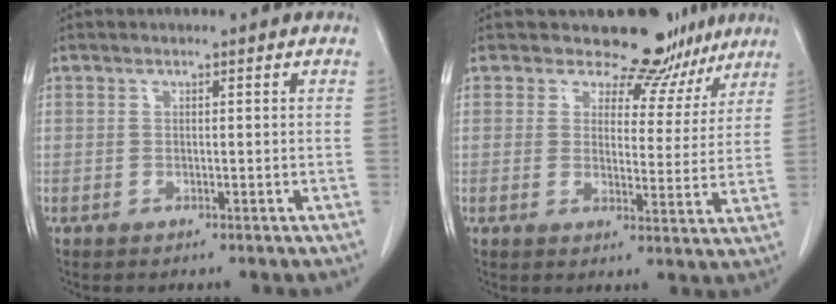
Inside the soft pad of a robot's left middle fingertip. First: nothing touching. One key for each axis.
{"total": 10.5, "fx": 9.1, "fy": 4.9, "fz": 1.6, "tx": 0.008, "ty": -0.013, "tz": 0.093}